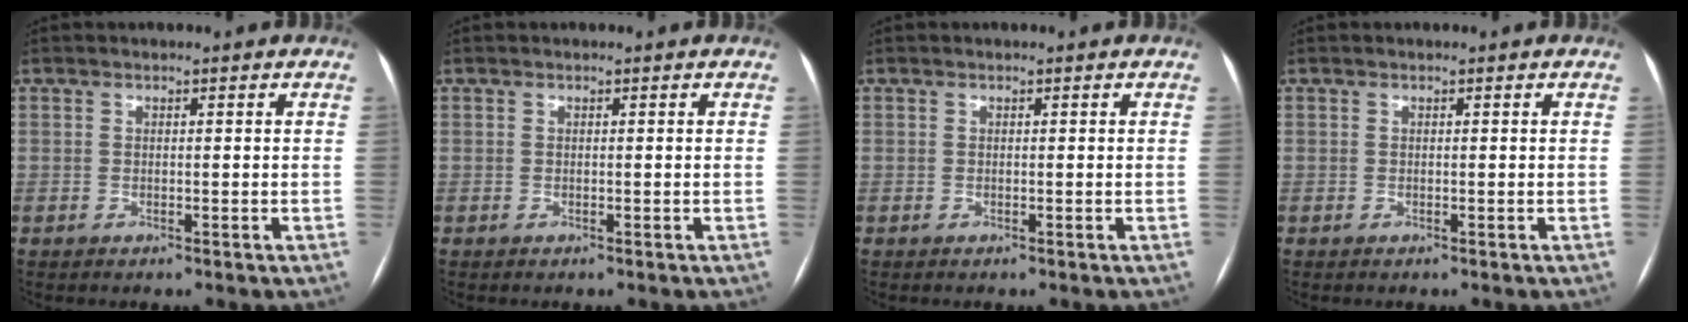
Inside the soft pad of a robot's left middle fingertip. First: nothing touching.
{"total": 0.0}
{"total": 0.0}
{"total": 0.0}